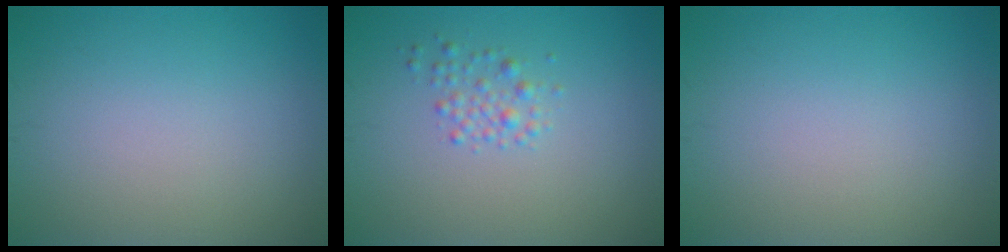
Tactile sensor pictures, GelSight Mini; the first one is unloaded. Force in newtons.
{"total": 1.6, "press": 1.6, "slide": 0.0}
{"total": 0.0}